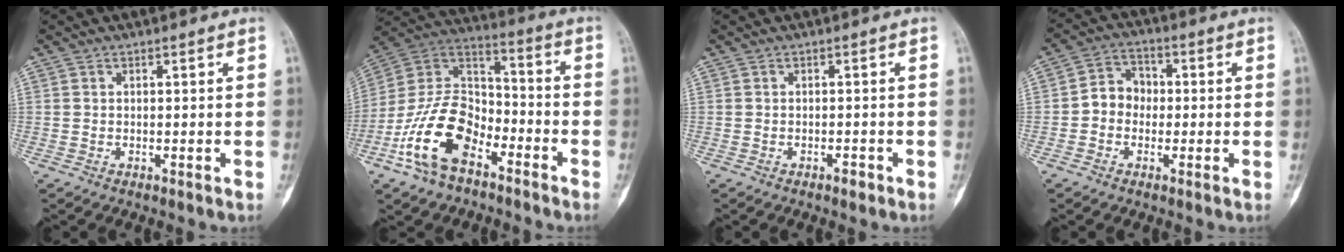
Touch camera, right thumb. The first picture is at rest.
{"total": 17.4, "force": [-8.9, 10.1, 11.1], "torque": [-0.200, 0.071, -0.173]}
{"total": 1.4, "force": [-1.0, 0.5, 0.9], "torque": [-0.017, 0.004, -0.016]}
{"total": 6.2, "force": [-0.8, 5.3, 3.1], "torque": [-0.028, 0.024, -0.029]}